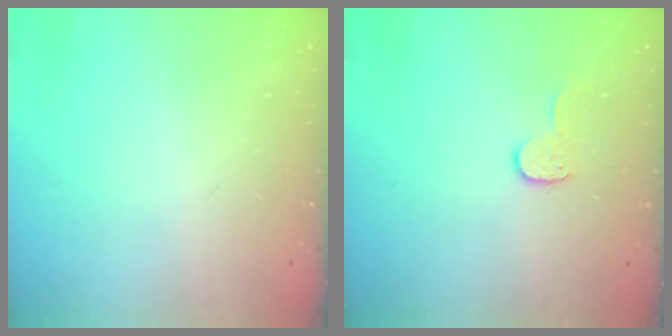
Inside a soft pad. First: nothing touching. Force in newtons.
{"total": 6.7, "press": 6.7, "slide": 0.4}